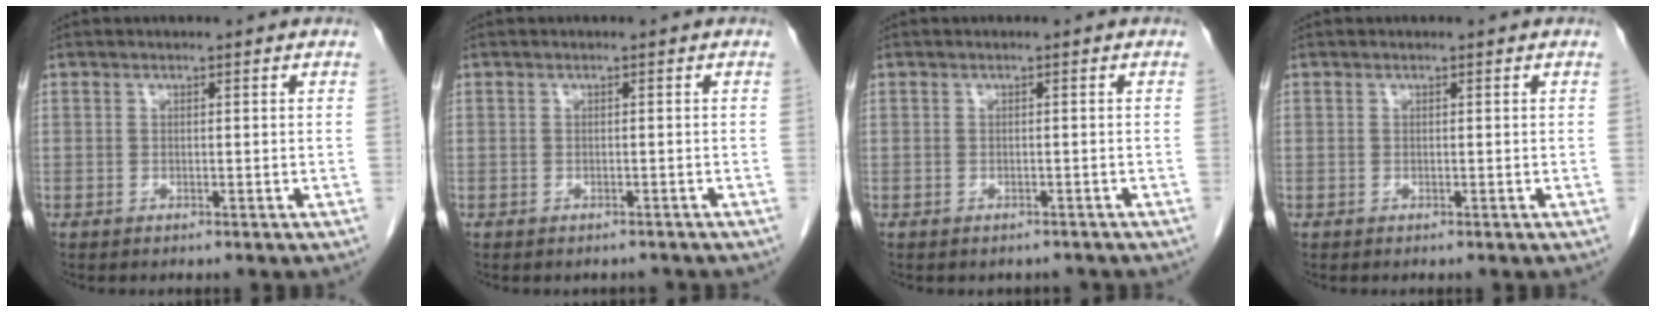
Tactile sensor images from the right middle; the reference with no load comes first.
{"total": 1.5, "force": [-1.3, 0.6, 0.0], "torque": [-0.003, 0.000, -0.020]}
{"total": 1.7, "force": [-1.5, 0.8, 0.1], "torque": [-0.003, 0.001, -0.021]}
{"total": 0.0}